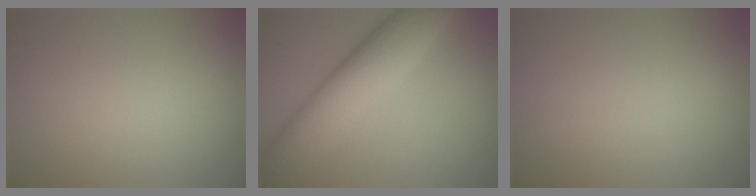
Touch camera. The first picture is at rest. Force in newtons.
{"total": 8.8, "press": 8.8, "slide": 0.2}
{"total": 0.0}